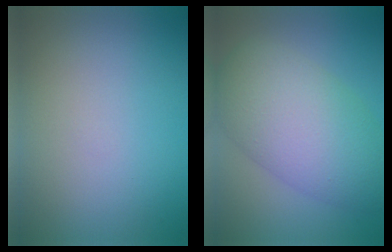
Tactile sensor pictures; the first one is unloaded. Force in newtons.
{"total": 9.0, "press": 9.0, "slide": 0.2}